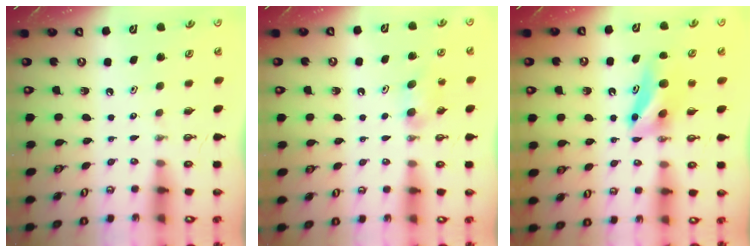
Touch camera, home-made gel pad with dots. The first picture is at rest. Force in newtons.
{"total": 5.1, "press": 4.7, "slide": 1.9}
{"total": 8.0, "press": 7.3, "slide": 3.2}